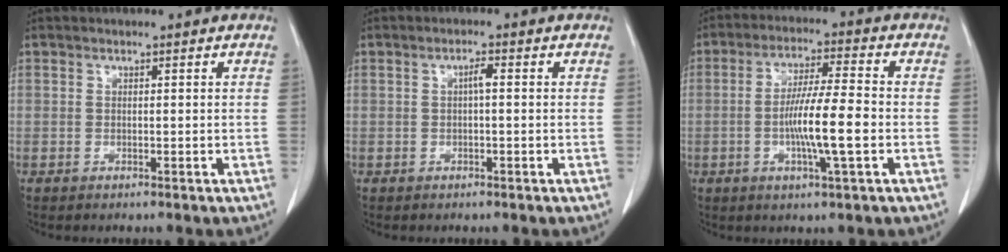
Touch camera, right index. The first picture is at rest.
{"total": 1.5, "force": [0.1, 0.2, 1.5], "torque": [-0.027, 0.004, 0.001]}
{"total": 9.3, "force": [-1.8, 0.2, 9.1], "torque": [-0.164, -0.002, -0.036]}